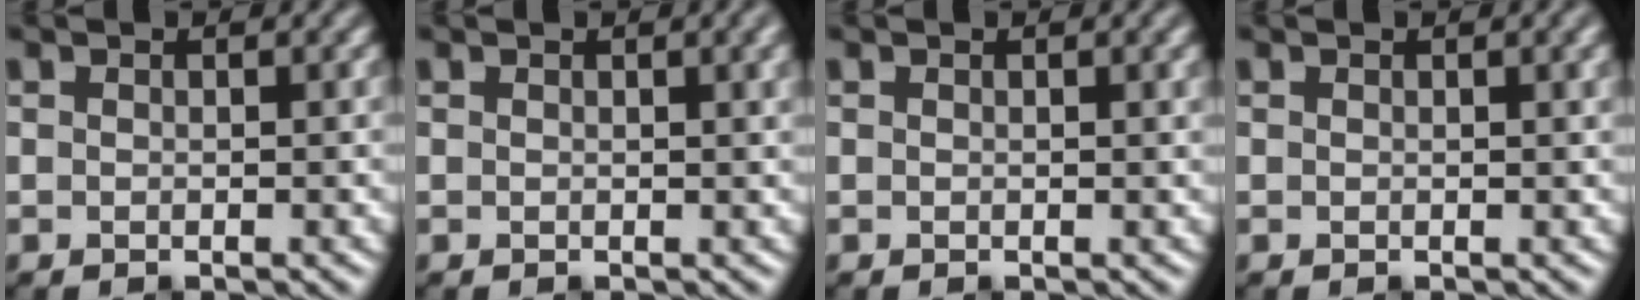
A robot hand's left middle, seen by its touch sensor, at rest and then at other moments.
{"total": 3.5, "force": [1.9, 1.2, 2.7], "torque": [-0.030, 0.012, 0.022]}
{"total": 1.6, "force": [0.9, 0.4, 1.3], "torque": [-0.012, 0.005, 0.013]}
{"total": 2.4, "force": [1.3, 0.7, 1.8], "torque": [-0.021, 0.007, 0.019]}